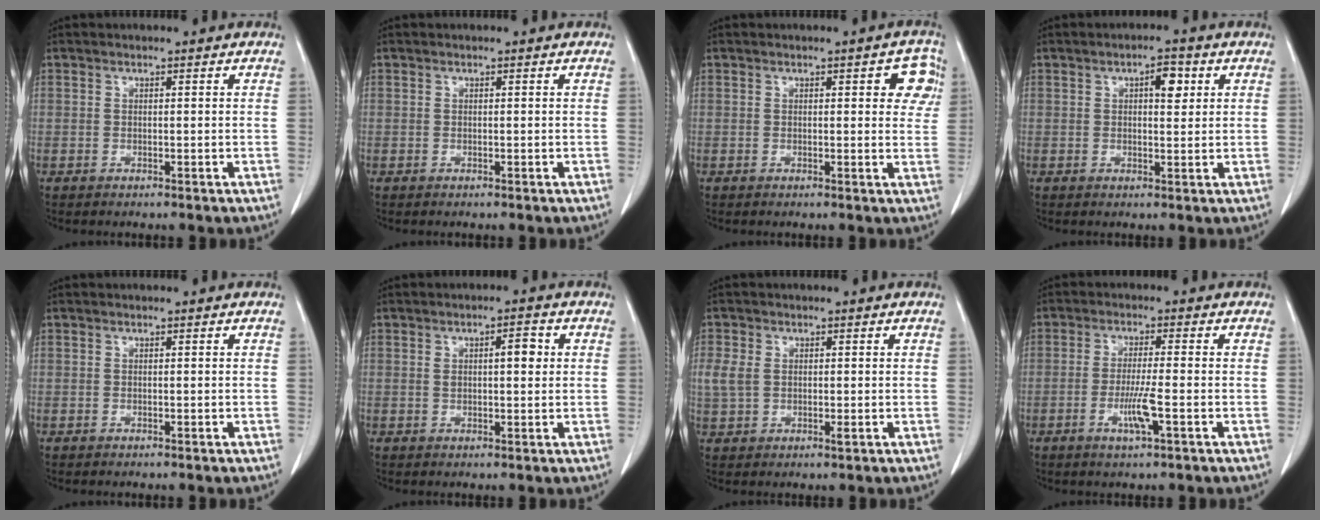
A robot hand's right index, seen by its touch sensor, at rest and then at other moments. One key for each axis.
{"total": 0.0}
{"total": 4.7, "fx": 1.5, "fy": 1.8, "fz": 4.0, "tx": -0.030, "ty": 0.007, "tz": 0.009}
{"total": 3.7, "fx": 1.3, "fy": 1.4, "fz": 3.1, "tx": -0.048, "ty": 0.003, "tz": 0.017}
{"total": 0.0}
{"total": 2.9, "fx": 1.0, "fy": 1.0, "fz": 2.6, "tx": -0.038, "ty": 0.004, "tz": 0.016}
{"total": 4.3, "fx": 0.4, "fy": 2.8, "fz": 3.2, "tx": -0.079, "ty": 0.003, "tz": 0.014}
{"total": 5.0, "fx": -1.7, "fy": 0.0, "fz": 4.7, "tx": -0.090, "ty": -0.010, "tz": -0.032}